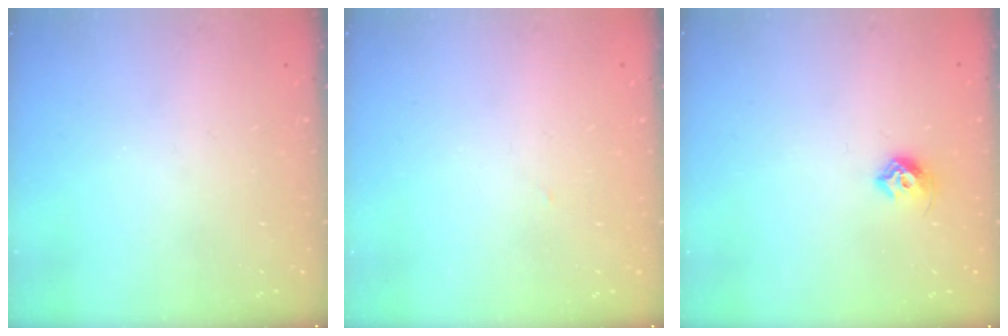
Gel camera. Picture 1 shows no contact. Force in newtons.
{"total": 1.3, "press": 1.3, "slide": 0.0}
{"total": 6.4, "press": 6.3, "slide": 0.9}